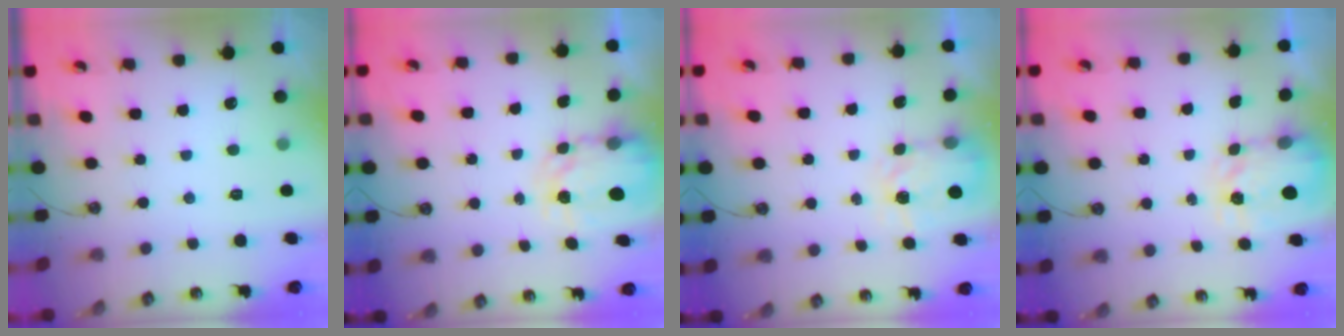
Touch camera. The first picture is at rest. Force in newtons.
{"total": 4.3, "press": 4.3, "slide": 0.3}
{"total": 4.0, "press": 3.9, "slide": 0.7}
{"total": 3.5, "press": 3.5, "slide": 0.4}